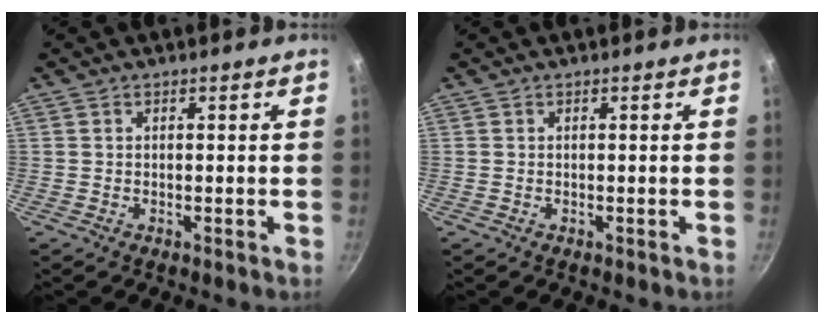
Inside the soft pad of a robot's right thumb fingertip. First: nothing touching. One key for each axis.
{"total": 0.0}